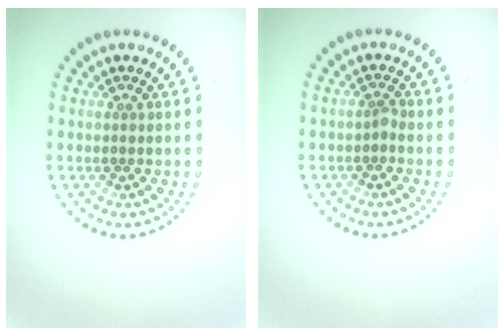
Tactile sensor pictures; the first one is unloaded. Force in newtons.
{"total": 0.7, "press": 0.5, "slide": 0.4}